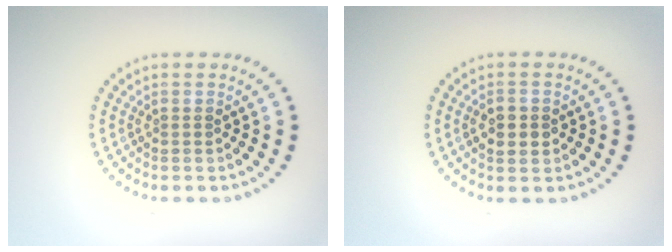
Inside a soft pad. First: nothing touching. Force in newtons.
{"total": 2.6, "press": 2.6, "slide": 0.1}